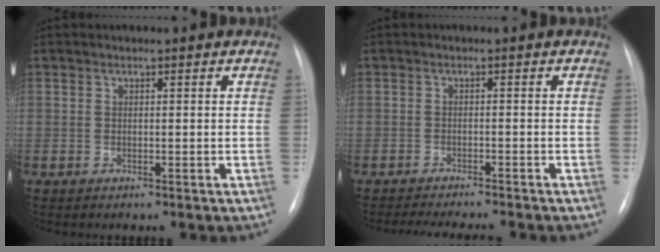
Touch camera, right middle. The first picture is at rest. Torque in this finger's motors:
{"motor_torque": [0.07, -0.08, 0.01, 0.00]}